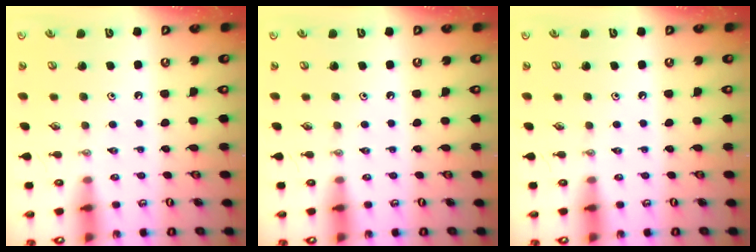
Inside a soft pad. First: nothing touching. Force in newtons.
{"total": 0.0}
{"total": 0.0}